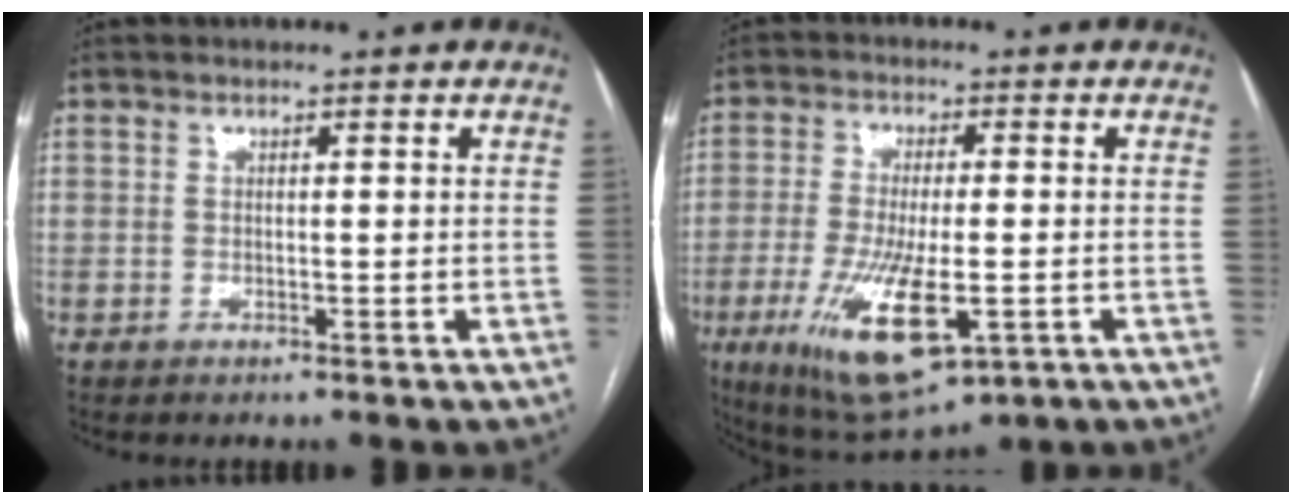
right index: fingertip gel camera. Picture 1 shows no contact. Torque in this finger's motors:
{"motor_torque": [1.53, -0.61, 0.67, 0.18]}